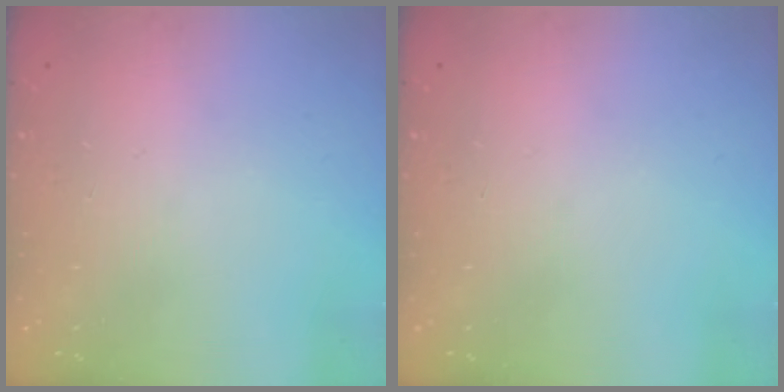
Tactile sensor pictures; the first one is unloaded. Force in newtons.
{"total": 0.0}